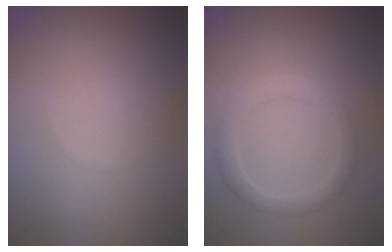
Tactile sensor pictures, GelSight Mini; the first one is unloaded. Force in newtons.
{"total": 2.5, "press": 2.5, "slide": 0.1}